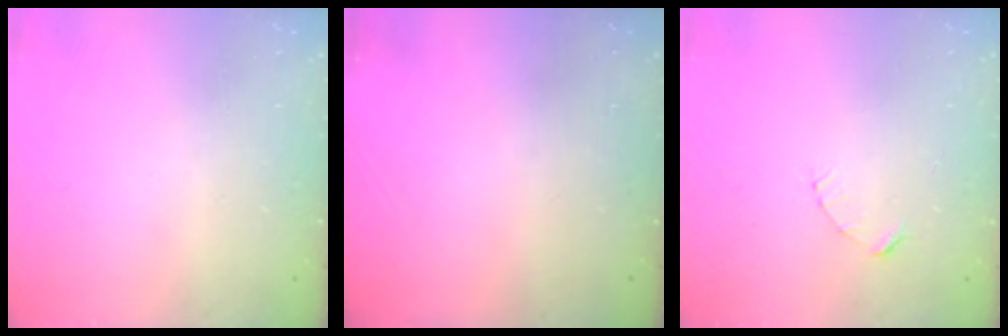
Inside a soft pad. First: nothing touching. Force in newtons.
{"total": 0.0}
{"total": 2.4, "press": 2.4, "slide": 0.2}